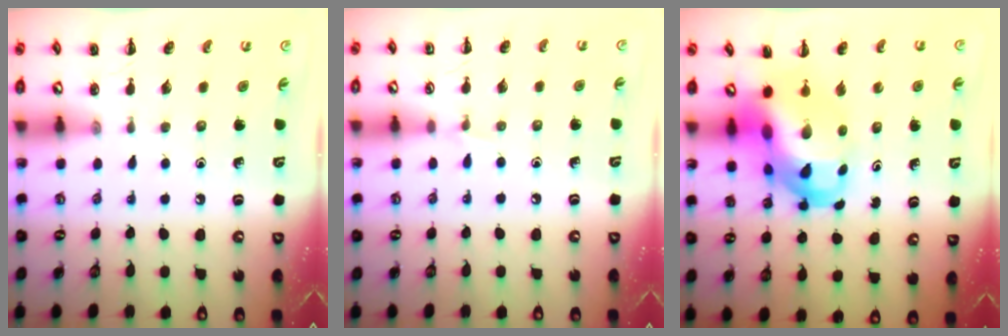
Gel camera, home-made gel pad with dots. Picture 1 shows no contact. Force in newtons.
{"total": 3.7, "press": 3.5, "slide": 1.2}
{"total": 11.7, "press": 11.2, "slide": 3.3}